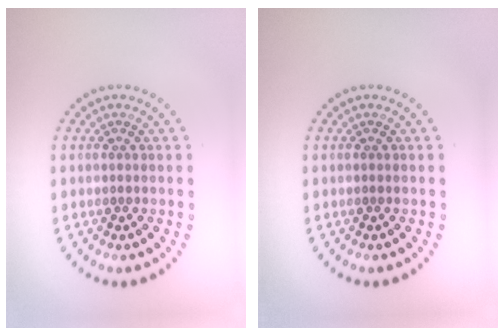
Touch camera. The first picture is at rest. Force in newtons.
{"total": 0.0}